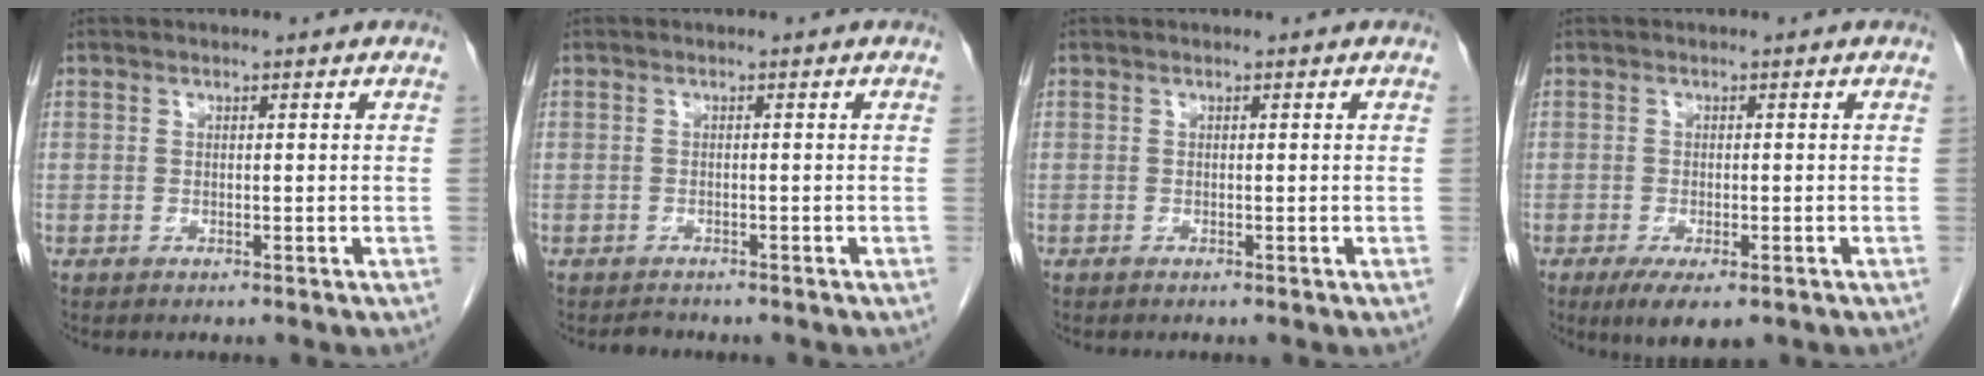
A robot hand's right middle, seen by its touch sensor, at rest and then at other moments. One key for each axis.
{"total": 1.1, "fx": -1.0, "fy": 0.3, "fz": 0.0, "tx": -0.001, "ty": -0.002, "tz": -0.015}
{"total": 0.0}
{"total": 5.6, "fx": -3.4, "fy": 1.8, "fz": 4.1, "tx": -0.060, "ty": -0.012, "tz": -0.049}